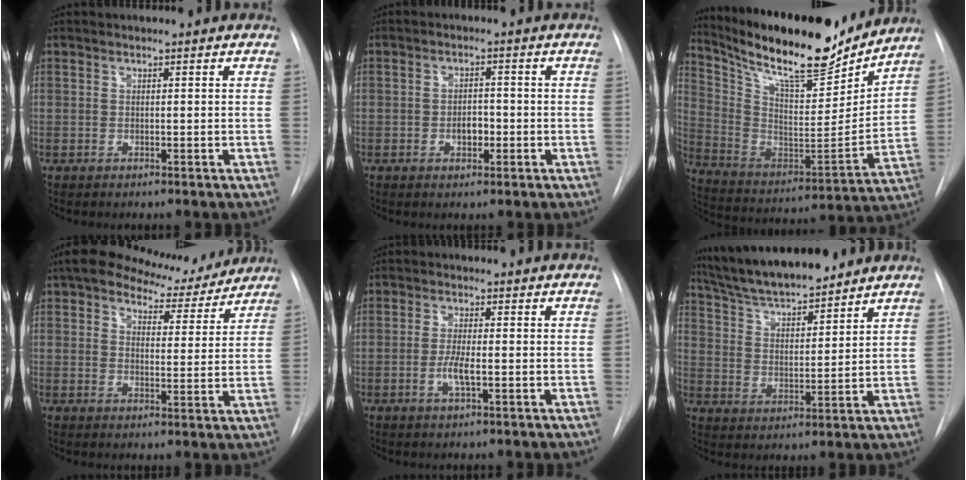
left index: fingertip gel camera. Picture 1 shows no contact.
{"total": 2.8, "force": [-0.9, 1.7, 2.1], "torque": [-0.029, 0.005, -0.011]}
{"total": 22.1, "force": [18.9, 4.5, 10.5], "torque": [-0.197, -0.016, 0.309]}
{"total": 10.8, "force": [9.4, 3.9, 3.5], "torque": [-0.041, 0.008, 0.123]}
{"total": 3.4, "force": [-1.0, 0.5, 3.2], "torque": [-0.066, -0.004, -0.019]}
{"total": 14.1, "force": [12.6, 2.2, 5.8], "torque": [-0.101, 0.012, 0.220]}